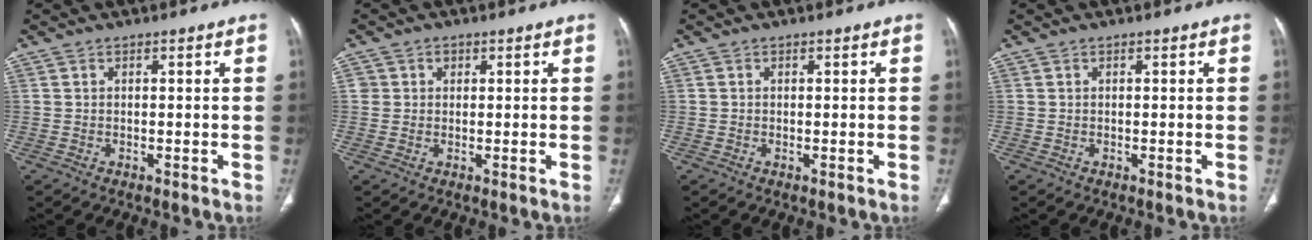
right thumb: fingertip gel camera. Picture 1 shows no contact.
{"total": 1.9, "force": [0.6, 1.8, 0.3], "torque": [0.012, 0.001, 0.005]}
{"total": 0.0}
{"total": 0.0}